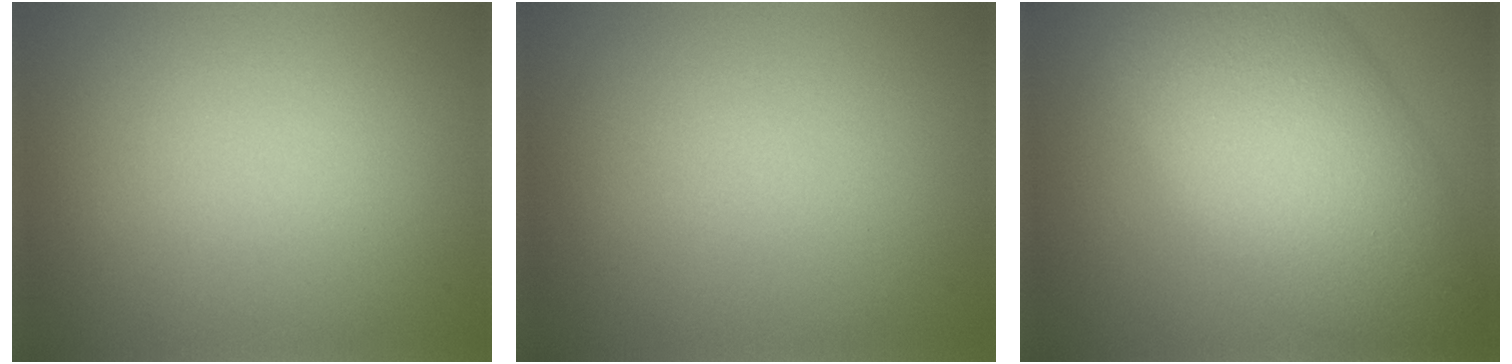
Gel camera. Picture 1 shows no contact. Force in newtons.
{"total": 0.0}
{"total": 11.2, "press": 11.2, "slide": 0.5}